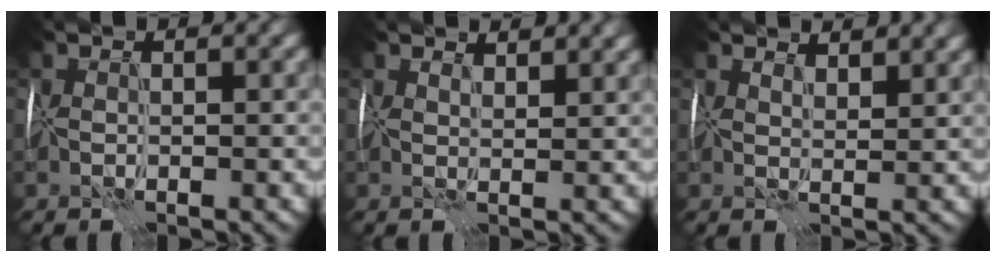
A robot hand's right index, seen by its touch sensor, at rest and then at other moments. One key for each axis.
{"total": 3.0, "fx": 2.8, "fy": 0.6, "fz": 1.1, "tx": -0.016, "ty": -0.001, "tz": 0.032}
{"total": 3.7, "fx": 3.3, "fy": 0.8, "fz": 1.4, "tx": -0.019, "ty": 0.000, "tz": 0.038}